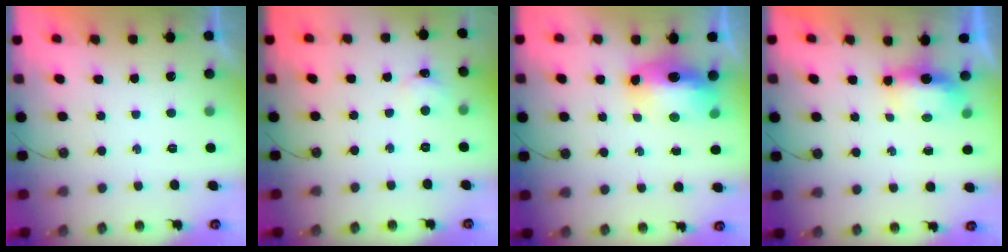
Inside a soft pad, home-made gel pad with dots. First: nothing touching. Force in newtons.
{"total": 2.6, "press": 2.6, "slide": 0.4}
{"total": 12.7, "press": 12.7, "slide": 1.4}
{"total": 5.7, "press": 5.7, "slide": 0.9}